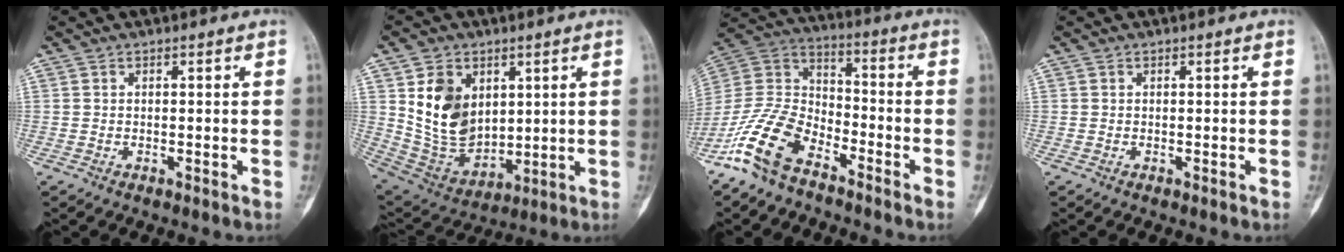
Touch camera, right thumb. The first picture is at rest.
{"total": 14.1, "force": [4.0, 10.3, 8.9], "torque": [-0.121, -0.028, 0.098]}
{"total": 14.4, "force": [-9.4, 7.2, 8.1], "torque": [-0.160, 0.062, -0.193]}
{"total": 0.0}